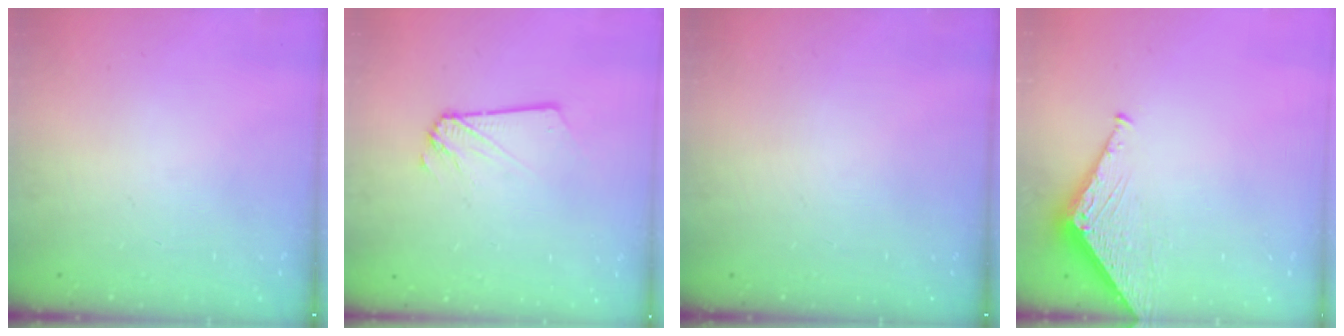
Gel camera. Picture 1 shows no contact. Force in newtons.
{"total": 1.2, "press": 1.2, "slide": 0.1}
{"total": 0.0}
{"total": 3.5, "press": 3.4, "slide": 0.3}